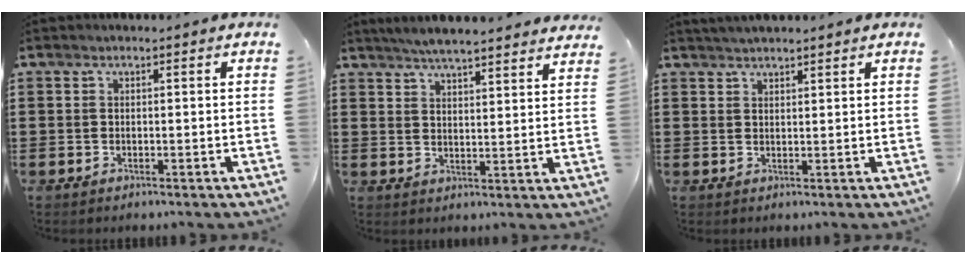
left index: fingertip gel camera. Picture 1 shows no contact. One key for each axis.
{"total": 4.7, "fx": 4.5, "fy": -0.1, "fz": 1.1, "tx": -0.036, "ty": -0.017, "tz": 0.081}
{"total": 1.8, "fx": 1.7, "fy": 0.0, "fz": 0.3, "tx": -0.009, "ty": 0.004, "tz": 0.034}